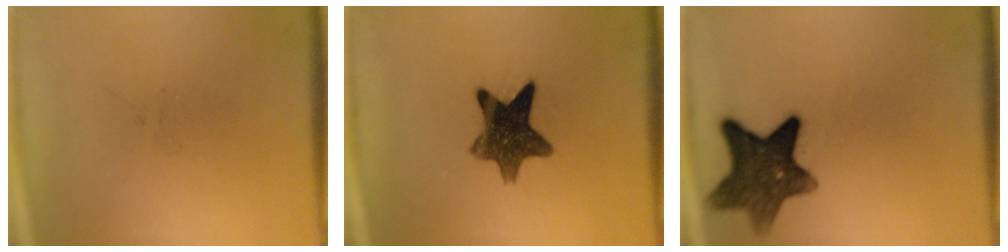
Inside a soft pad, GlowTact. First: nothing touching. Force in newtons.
{"total": 10.6}
{"total": 10.7}